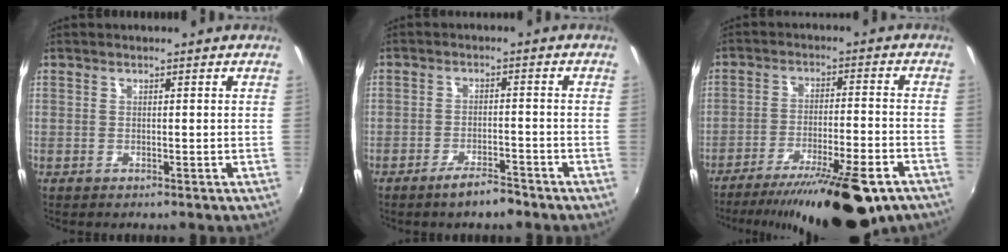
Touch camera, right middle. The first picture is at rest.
{"total": 4.5, "force": [-3.6, 1.0, 2.5], "torque": [-0.054, 0.002, -0.059]}
{"total": 20.0, "force": [-14.7, 4.7, 12.6], "torque": [-0.214, -0.030, -0.218]}